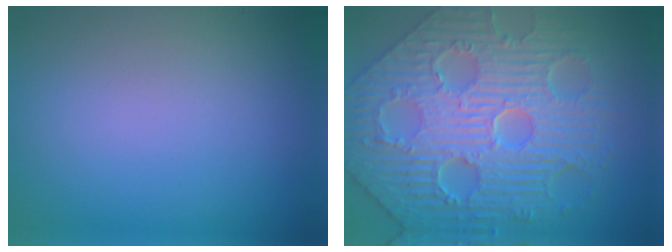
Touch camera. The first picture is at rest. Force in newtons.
{"total": 11.5, "press": 7.9, "slide": 8.4}